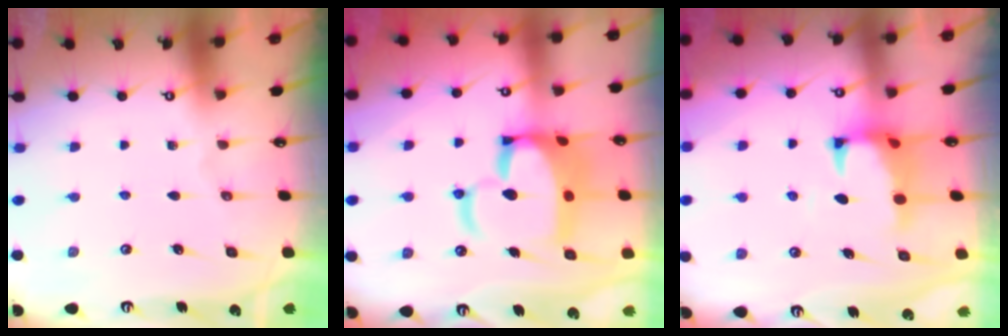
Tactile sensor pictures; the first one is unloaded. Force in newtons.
{"total": 14.1, "press": 13.9, "slide": 2.7}
{"total": 1.2, "press": 0.5, "slide": 1.0}